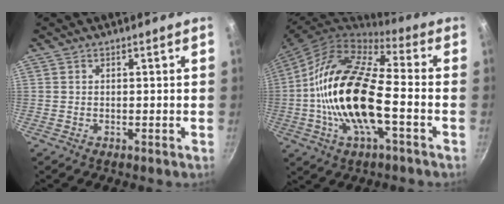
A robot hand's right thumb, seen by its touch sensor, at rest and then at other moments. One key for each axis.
{"total": 20.9, "fx": -3.4, "fy": 8.8, "fz": 18.7, "tx": -0.352, "ty": 0.032, "tz": -0.081}